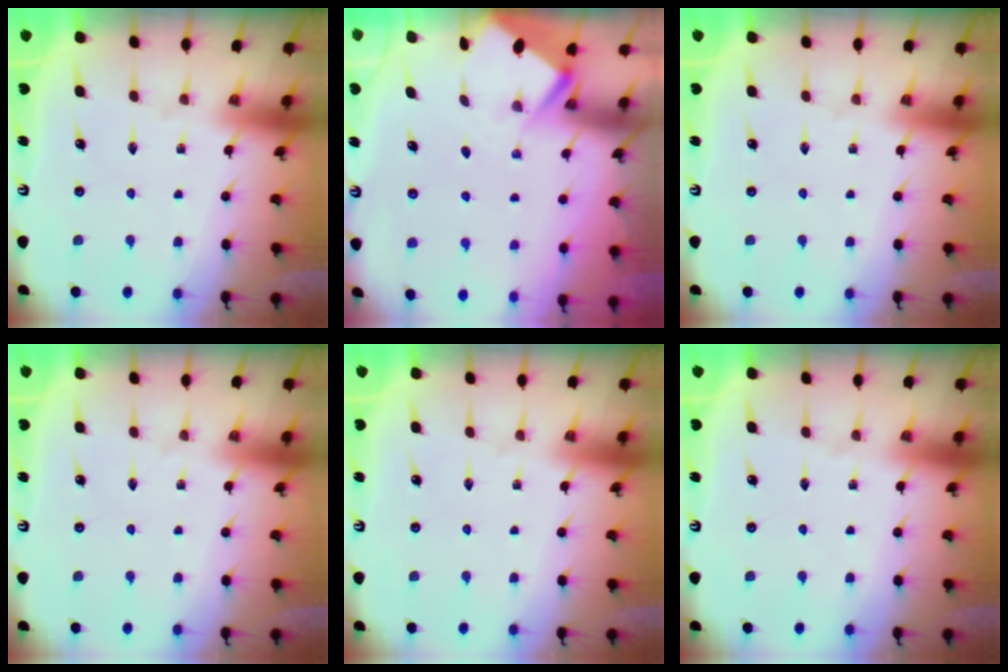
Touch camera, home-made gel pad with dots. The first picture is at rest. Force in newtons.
{"total": 2.9, "press": 2.9, "slide": 0.3}
{"total": 0.0}
{"total": 0.0}
{"total": 0.0}
{"total": 0.0}